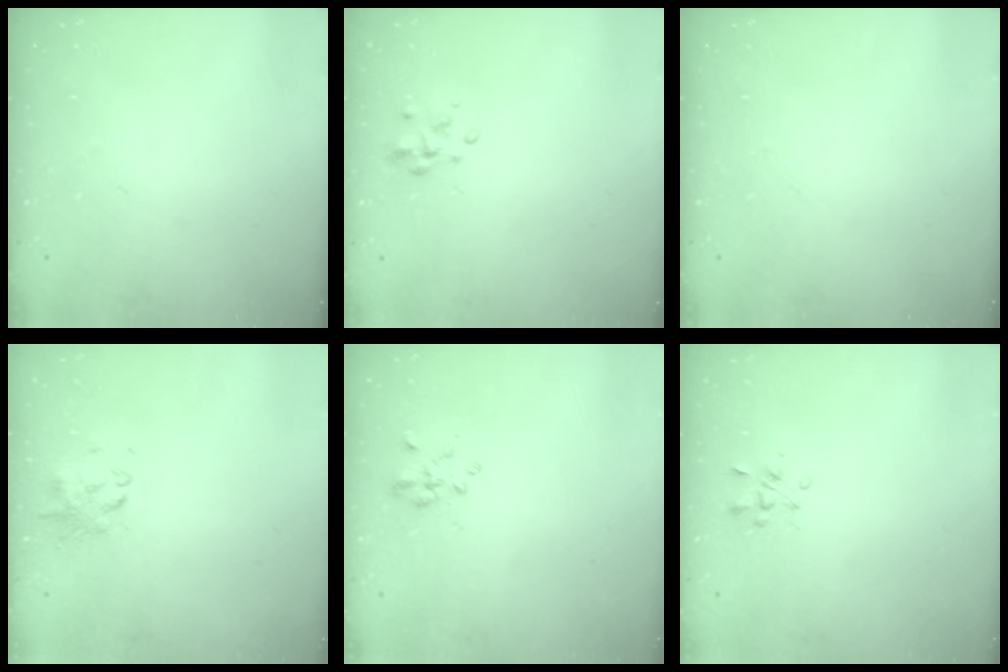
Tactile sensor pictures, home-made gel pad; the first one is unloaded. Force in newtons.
{"total": 2.0, "press": 1.9, "slide": 0.6}
{"total": 0.0}
{"total": 1.9, "press": 1.9, "slide": 0.4}
{"total": 2.4, "press": 2.3, "slide": 0.9}
{"total": 3.2, "press": 3.1, "slide": 0.8}